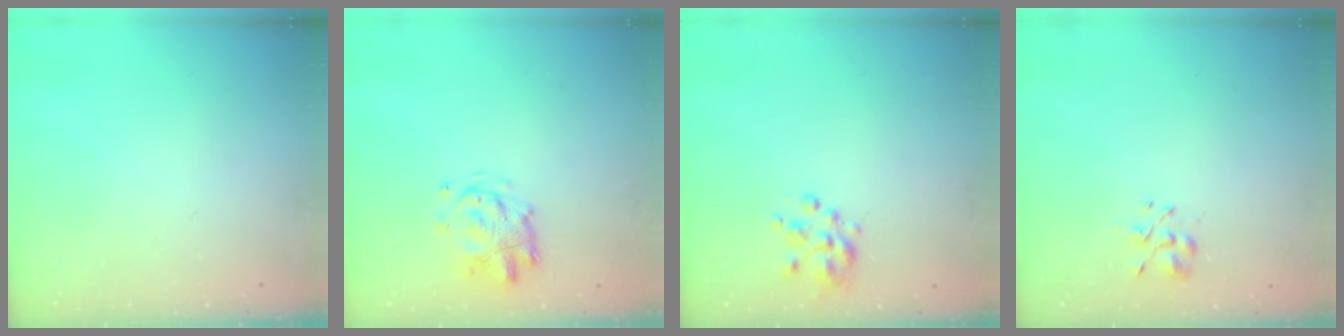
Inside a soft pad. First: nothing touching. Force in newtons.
{"total": 3.5, "press": 3.5, "slide": 0.6}
{"total": 3.8, "press": 3.7, "slide": 0.8}
{"total": 2.1, "press": 2.0, "slide": 0.6}